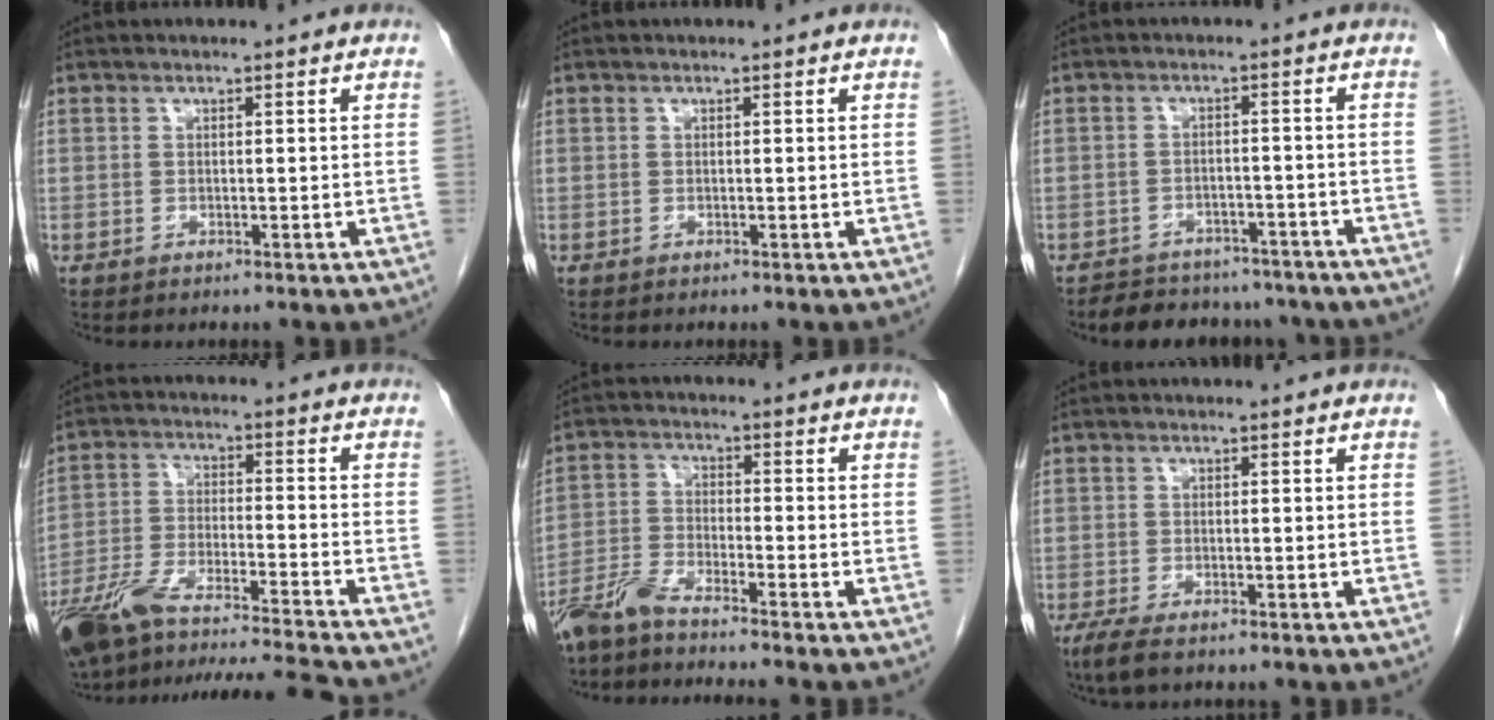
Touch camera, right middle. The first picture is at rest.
{"total": 0.0}
{"total": 11.5, "force": [-10.0, 4.9, 2.7], "torque": [-0.036, 0.011, -0.119]}
{"total": 19.3, "force": [-17.2, -1.0, 8.8], "torque": [-0.169, -0.030, -0.285]}
{"total": 5.3, "force": [-4.8, -1.2, 1.8], "torque": [-0.046, -0.019, -0.099]}
{"total": 3.4, "force": [-2.4, 0.9, 2.3], "torque": [-0.053, -0.011, -0.040]}